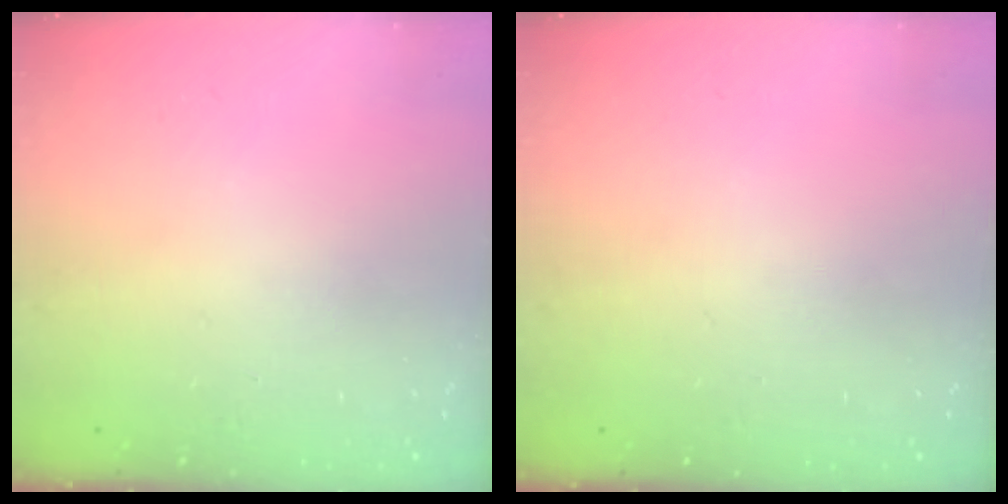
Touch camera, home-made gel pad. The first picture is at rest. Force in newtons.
{"total": 0.0}